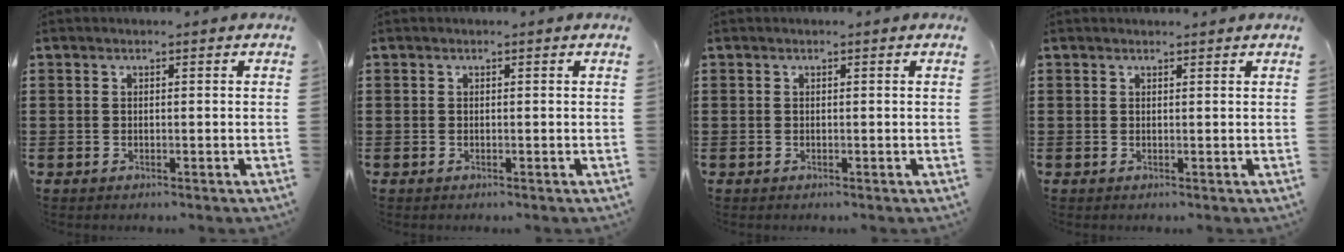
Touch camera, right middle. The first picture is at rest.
{"total": 0.0}
{"total": 0.0}
{"total": 0.6, "force": [0.6, 0.1, 0.0], "torque": [0.005, -0.004, 0.010]}